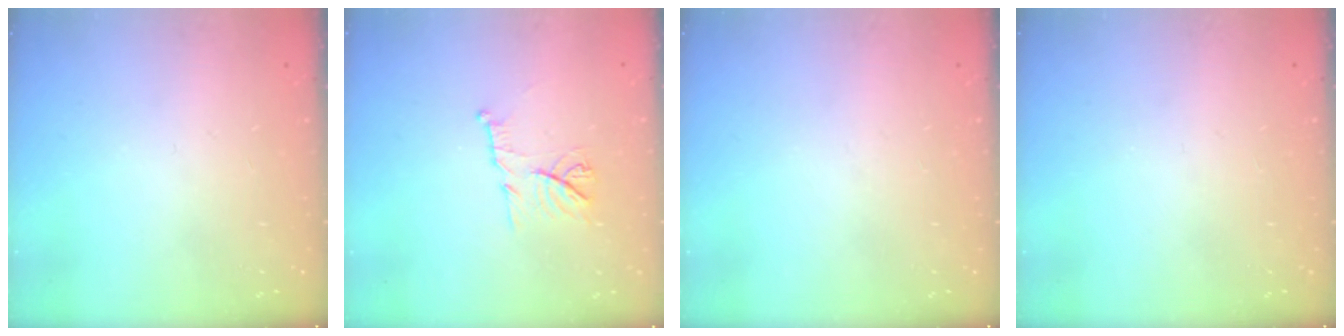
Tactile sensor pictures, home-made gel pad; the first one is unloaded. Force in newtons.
{"total": 9.5, "press": 9.5, "slide": 0.2}
{"total": 0.0}
{"total": 0.0}